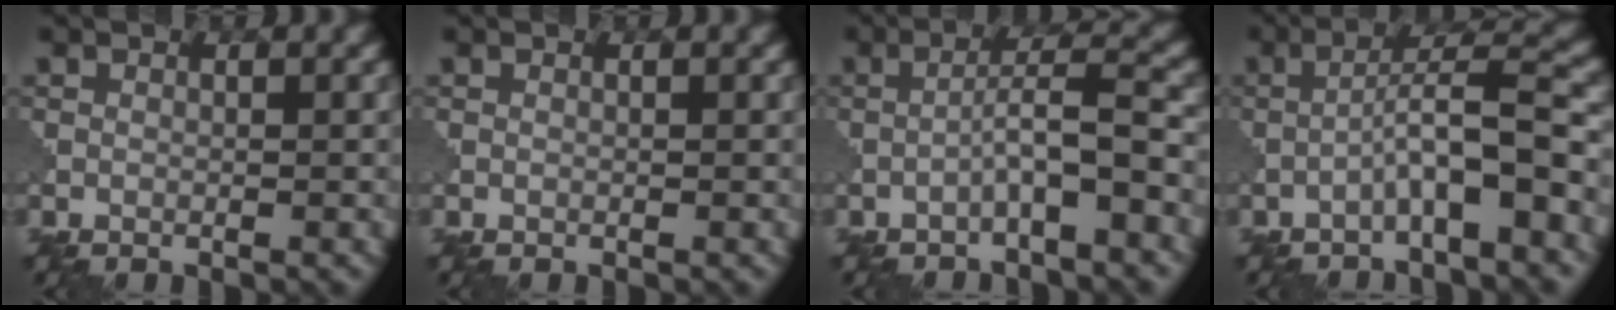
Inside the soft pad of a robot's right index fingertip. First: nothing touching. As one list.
[{"total": 0.0}, {"total": 3.4, "force": [-1.6, 0.0, 3.0], "torque": [-0.051, 0.026, -0.031]}, {"total": 5.1, "force": [-2.3, 0.4, 4.5], "torque": [-0.071, 0.030, -0.040]}]